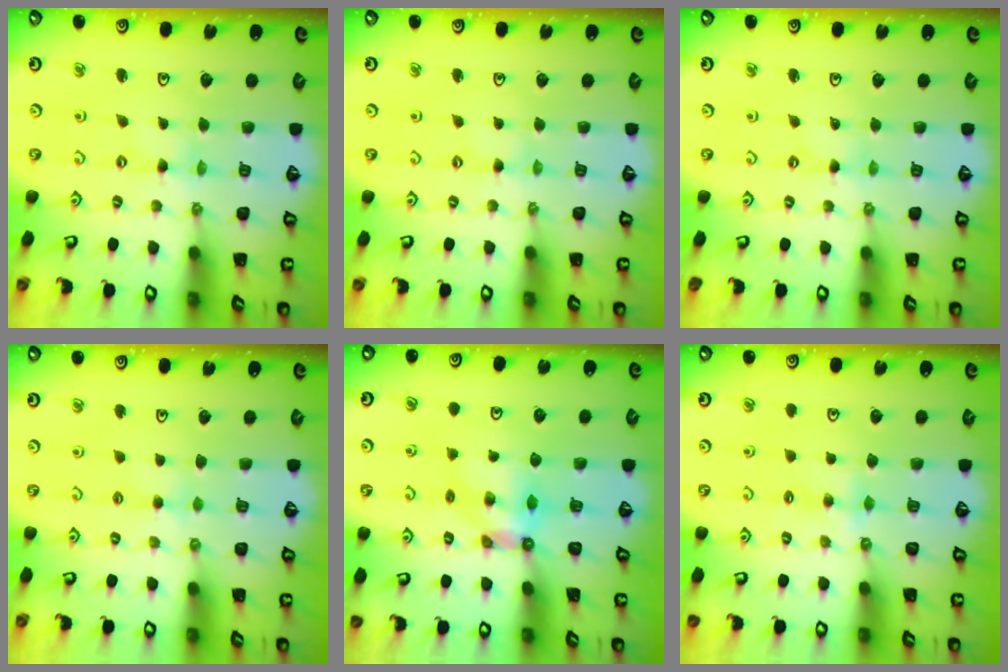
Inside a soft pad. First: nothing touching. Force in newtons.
{"total": 1.1, "press": 1.1, "slide": 0.2}
{"total": 0.0}
{"total": 2.8, "press": 2.7, "slide": 0.5}
{"total": 5.3, "press": 5.3, "slide": 0.2}
{"total": 3.3, "press": 3.3, "slide": 0.4}